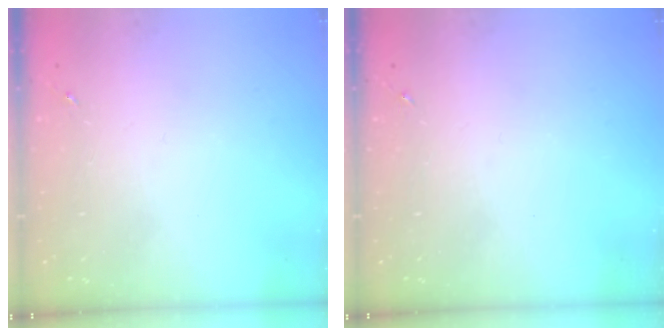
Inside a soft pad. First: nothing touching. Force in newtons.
{"total": 0.0}